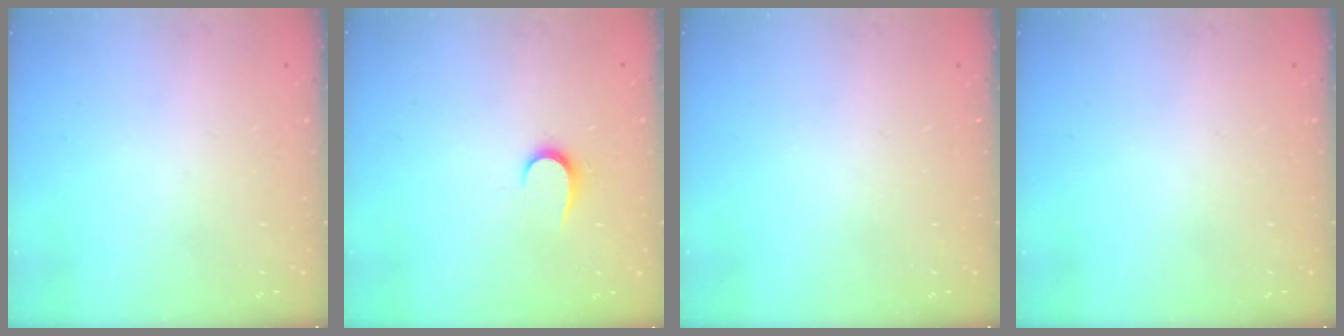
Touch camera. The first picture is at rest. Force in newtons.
{"total": 6.5, "press": 6.5, "slide": 0.7}
{"total": 0.0}
{"total": 0.0}